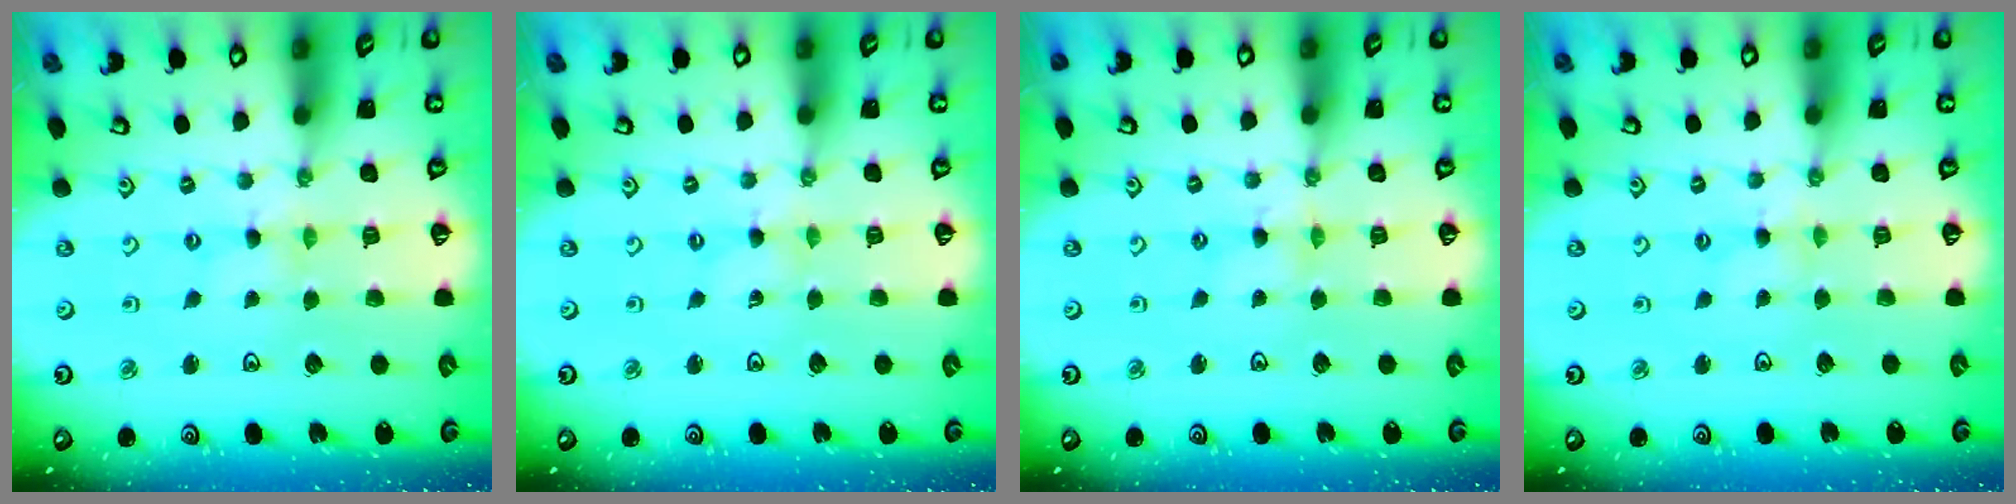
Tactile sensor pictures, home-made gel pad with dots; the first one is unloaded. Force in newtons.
{"total": 0.0}
{"total": 1.3, "press": 1.3, "slide": 0.2}
{"total": 2.1, "press": 2.1, "slide": 0.4}